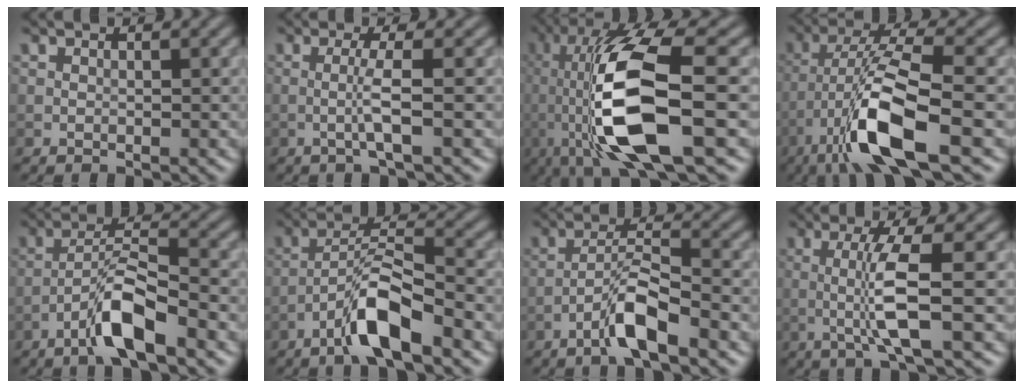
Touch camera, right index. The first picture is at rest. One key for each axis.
{"total": 2.5, "fx": -0.5, "fy": 0.0, "fz": 2.4, "tx": -0.051, "ty": 0.000, "tz": -0.013}
{"total": 13.5, "fx": -1.3, "fy": 4.1, "fz": 12.8, "tx": -0.234, "ty": -0.008, "tz": -0.025}
{"total": 9.3, "fx": -4.6, "fy": 1.9, "fz": 7.8, "tx": -0.151, "ty": 0.006, "tz": -0.091}
{"total": 5.3, "fx": -3.2, "fy": 0.9, "fz": 4.2, "tx": -0.077, "ty": 0.015, "tz": -0.064}
{"total": 5.9, "fx": -3.6, "fy": 1.1, "fz": 4.5, "tx": -0.082, "ty": 0.014, "tz": -0.070}
{"total": 4.4, "fx": -2.7, "fy": 0.6, "fz": 3.4, "tx": -0.064, "ty": 0.016, "tz": -0.057}
{"total": 4.5, "fx": -0.6, "fy": 0.2, "fz": 4.5, "tx": -0.094, "ty": 0.002, "tz": -0.014}